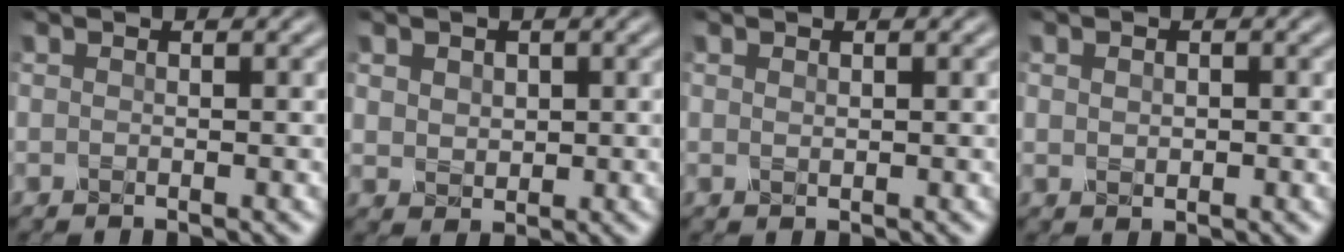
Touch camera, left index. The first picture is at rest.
{"total": 2.0, "force": [0.8, 1.6, 0.9], "torque": [-0.023, -0.001, 0.015]}
{"total": 0.6, "force": [0.3, 0.3, 0.3], "torque": [-0.009, -0.001, 0.008]}
{"total": 1.1, "force": [0.2, 0.8, 0.7], "torque": [-0.015, -0.001, 0.005]}